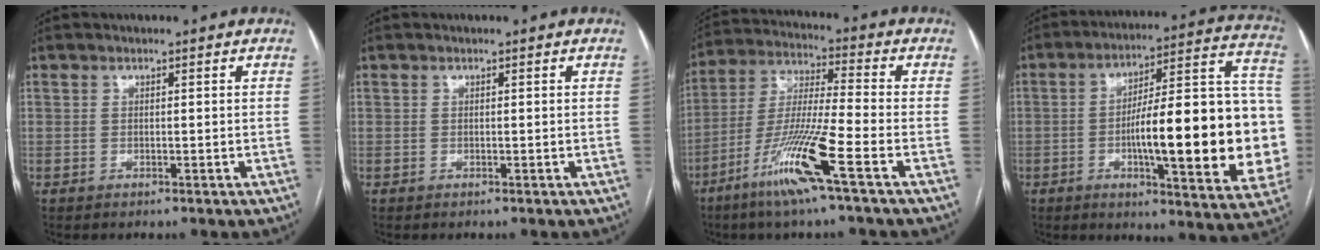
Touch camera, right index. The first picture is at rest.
{"total": 0.0}
{"total": 13.2, "force": [-6.8, -0.7, 11.3], "torque": [-0.229, -0.024, -0.134]}
{"total": 26.2, "force": [-3.7, 5.0, 25.5], "torque": [-0.284, 0.026, -0.047]}